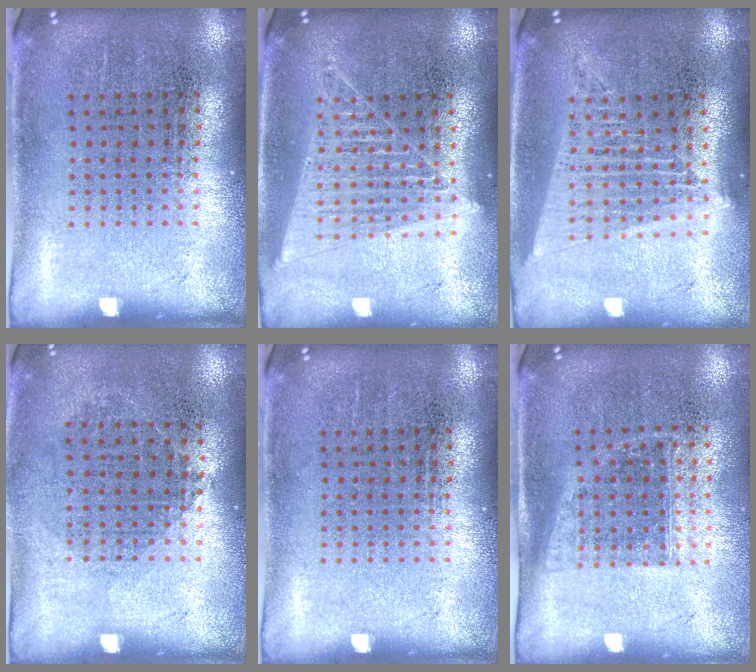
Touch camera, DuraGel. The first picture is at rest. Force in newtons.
{"total": 1.5, "press": 1.4, "slide": 0.6}
{"total": 1.8, "press": 1.6, "slide": 0.8}
{"total": 0.8, "press": 0.7, "slide": 0.4}
{"total": 0.0}
{"total": 1.0, "press": 0.8, "slide": 0.6}